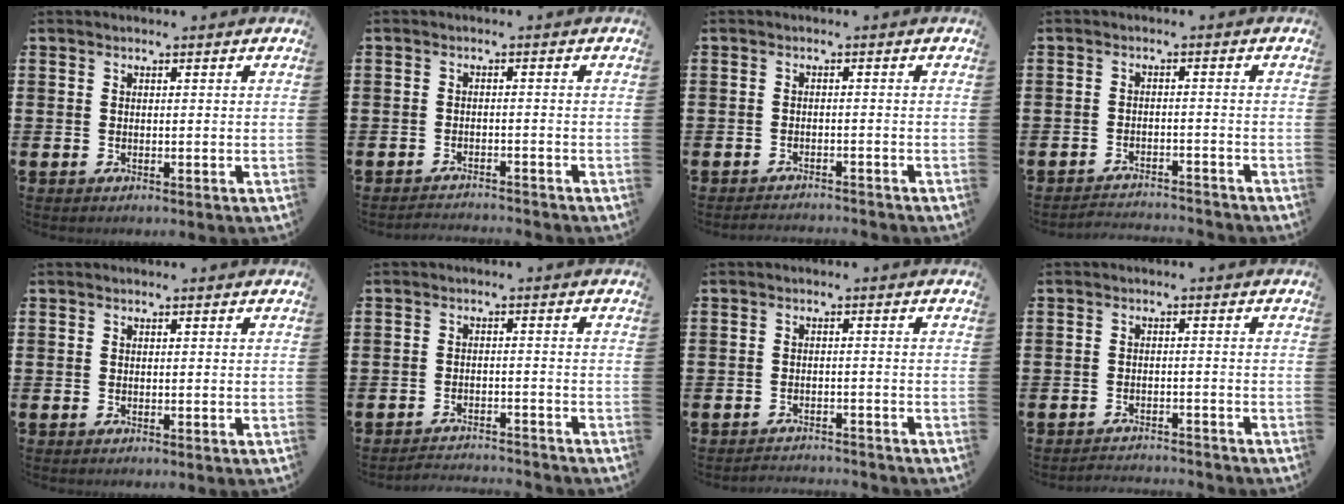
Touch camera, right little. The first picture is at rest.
{"total": 1.7, "force": [-1.7, -0.1, -0.1], "torque": [-0.003, 0.004, -0.036]}
{"total": 1.6, "force": [-1.5, -0.1, -0.1], "torque": [-0.003, 0.005, -0.033]}
{"total": 2.3, "force": [-2.3, 0.0, -0.1], "torque": [-0.004, 0.004, -0.051]}
{"total": 0.0}
{"total": 2.3, "force": [-2.3, 0.0, -0.1], "torque": [-0.004, 0.003, -0.050]}
{"total": 1.8, "force": [-1.8, -0.1, -0.2], "torque": [-0.002, 0.004, -0.039]}
{"total": 2.0, "force": [-2.0, -0.1, -0.2], "torque": [-0.002, 0.004, -0.043]}